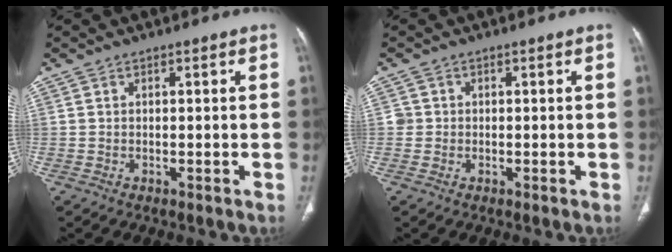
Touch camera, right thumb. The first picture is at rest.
{"total": 1.6, "force": [0.0, 1.6, 0.1], "torque": [0.008, 0.006, -0.002]}